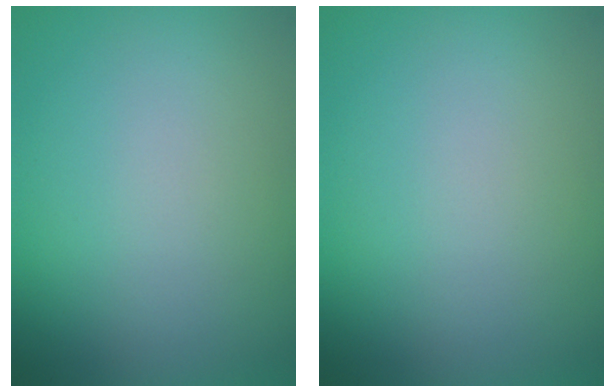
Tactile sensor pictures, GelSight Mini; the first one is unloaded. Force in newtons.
{"total": 0.0}